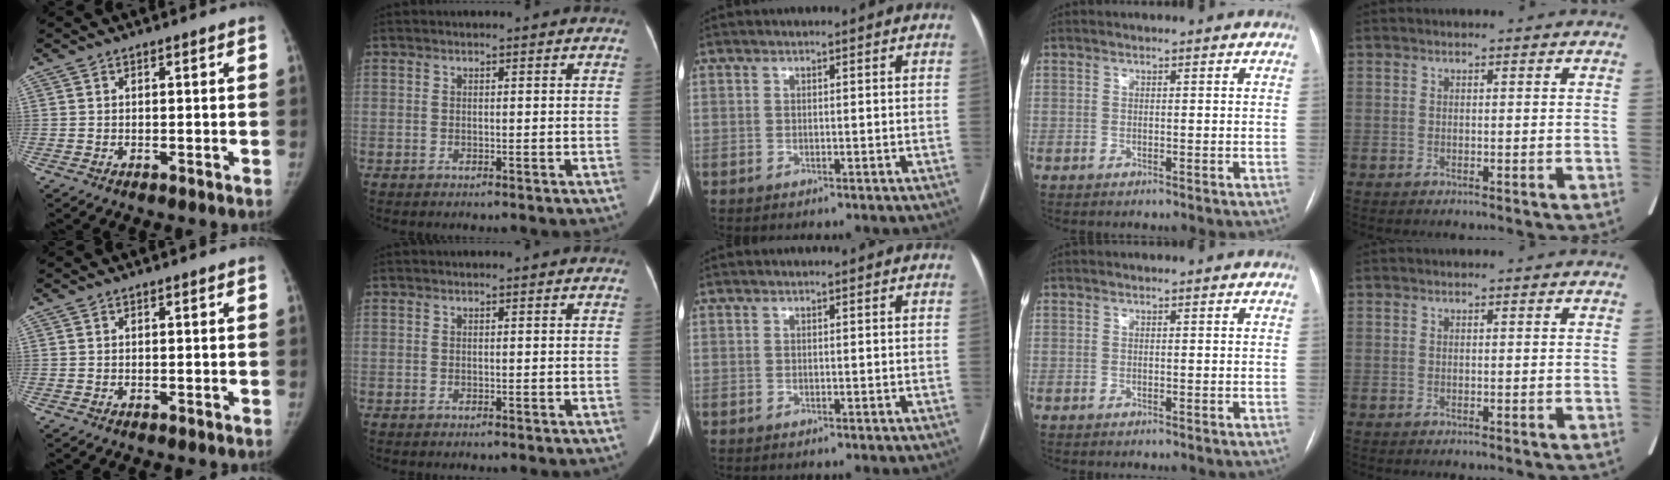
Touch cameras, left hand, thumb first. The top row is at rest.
{}